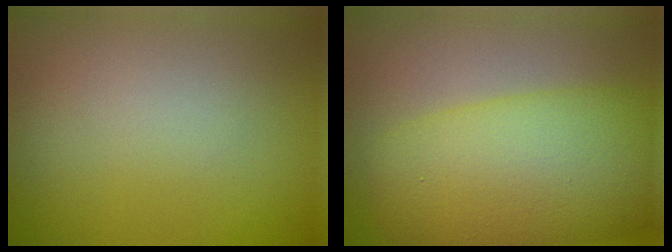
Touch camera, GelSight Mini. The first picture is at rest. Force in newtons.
{"total": 10.9, "press": 10.9, "slide": 0.3}